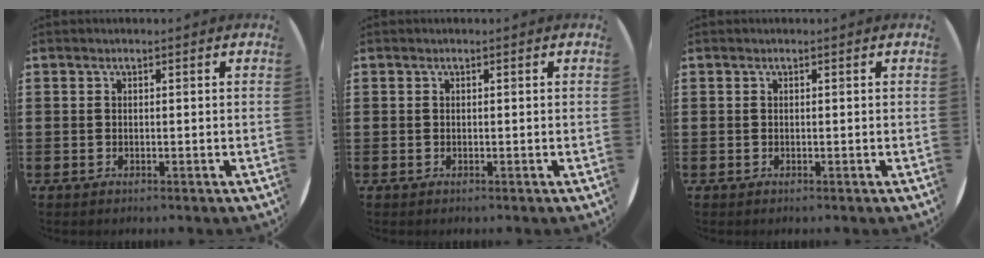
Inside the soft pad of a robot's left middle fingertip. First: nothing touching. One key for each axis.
{"total": 0.0}
{"total": 0.0}